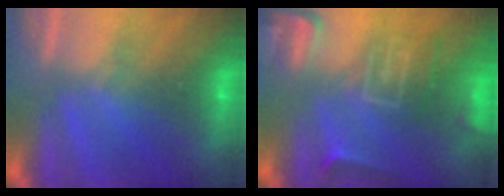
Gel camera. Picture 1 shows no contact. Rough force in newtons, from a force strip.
{"total": 11.8}